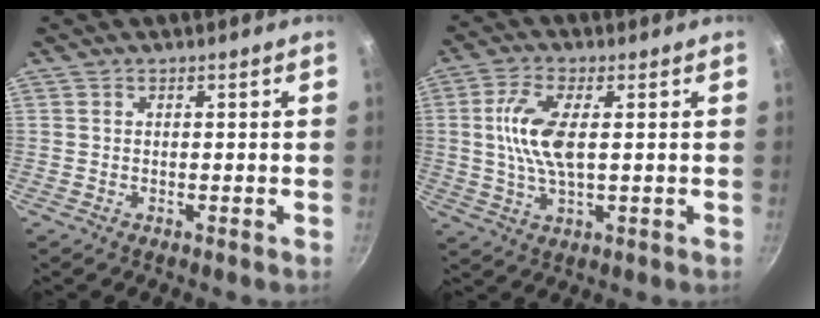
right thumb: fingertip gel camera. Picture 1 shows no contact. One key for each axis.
{"total": 9.0, "fx": 1.0, "fy": 3.6, "fz": 8.2, "tx": -0.172, "ty": 0.004, "tz": 0.017}